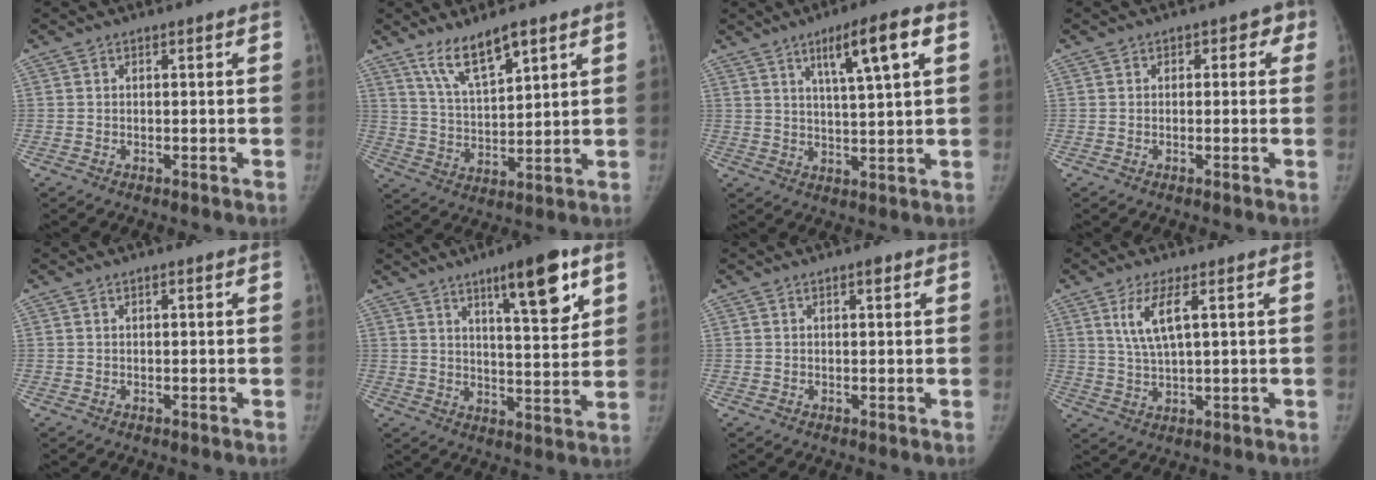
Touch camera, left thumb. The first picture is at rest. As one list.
[{"total": 9.1, "force": [6.4, 2.5, 6.0], "torque": [-0.100, -0.040, 0.127]}, {"total": 9.3, "force": [4.3, 0.9, 8.2], "torque": [-0.133, -0.013, 0.071]}, {"total": 2.5, "force": [0.7, 2.2, 1.0], "torque": [0.026, 0.005, -0.003]}, {"total": 0.0}, {"total": 13.0, "force": [7.2, 3.1, 10.4], "torque": [-0.135, -0.038, 0.107]}, {"total": 0.9, "force": [0.6, 0.3, 0.6], "torque": [-0.004, -0.001, 0.008]}, {"total": 6.2, "force": [2.4, 1.4, 5.6], "torque": [-0.123, -0.015, 0.055]}]